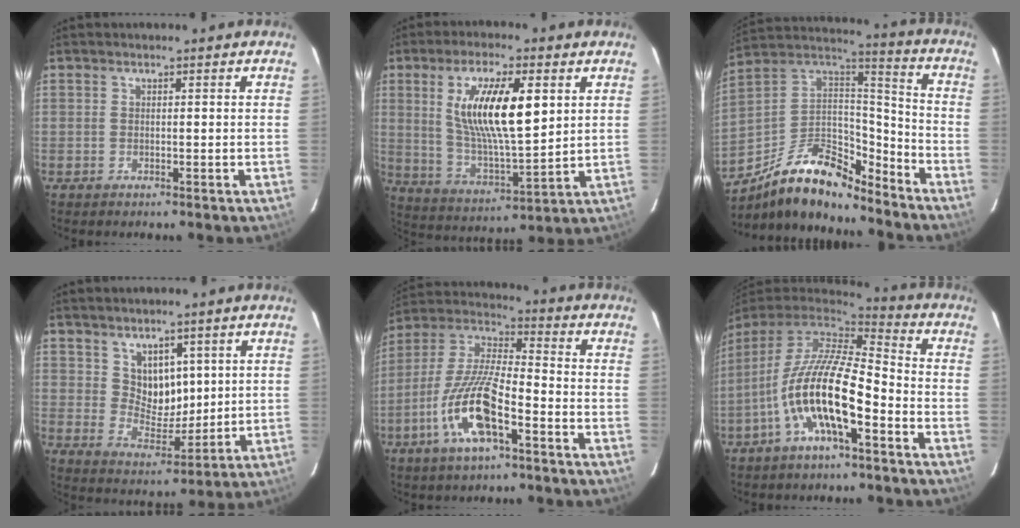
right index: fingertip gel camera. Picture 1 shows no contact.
{"total": 16.0, "force": [4.6, 4.8, 14.6], "torque": [-0.269, -0.001, 0.092]}
{"total": 18.9, "force": [-14.0, 7.2, 10.4], "torque": [-0.210, 0.018, -0.248]}
{"total": 7.3, "force": [3.4, 5.6, 3.3], "torque": [-0.049, -0.001, 0.072]}
{"total": 14.6, "force": [-6.9, 3.7, 12.3], "torque": [-0.257, -0.009, -0.137]}
{"total": 16.0, "force": [-6.4, 4.5, 14.0], "torque": [-0.265, -0.012, -0.127]}